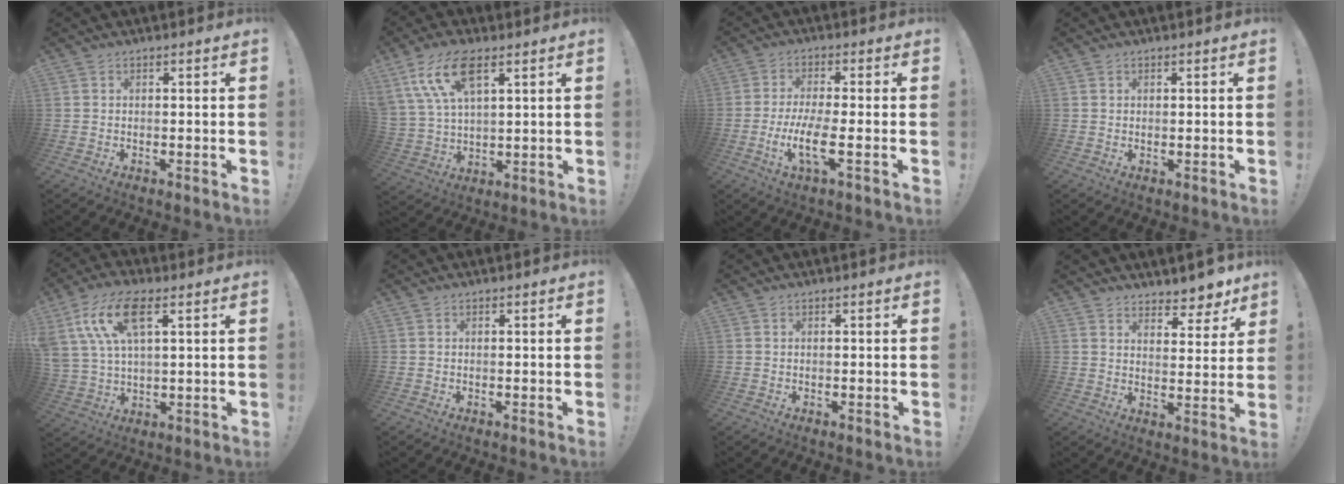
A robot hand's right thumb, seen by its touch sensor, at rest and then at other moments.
{"total": 13.0, "force": [7.1, 5.9, 9.1], "torque": [-0.196, -0.016, 0.131]}
{"total": 10.1, "force": [-2.5, 2.1, 9.5], "torque": [-0.193, -0.009, -0.049]}
{"total": 0.6, "force": [0.5, 0.3, 0.1], "torque": [0.006, -0.004, 0.007]}
{"total": 14.4, "force": [6.5, 6.6, 11.0], "torque": [-0.225, -0.008, 0.119]}
{"total": 0.0}
{"total": 0.0}
{"total": 7.3, "force": [6.6, 2.7, 1.7], "torque": [-0.015, -0.063, 0.120]}